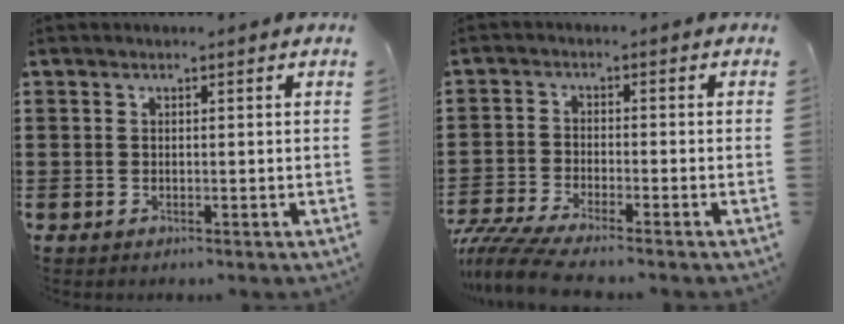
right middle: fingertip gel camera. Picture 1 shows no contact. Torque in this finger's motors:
{"motor_torque": [1.50, -0.64, 0.39, 0.18]}